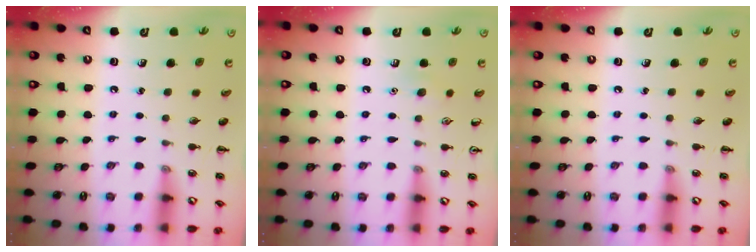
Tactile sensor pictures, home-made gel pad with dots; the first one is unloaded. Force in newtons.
{"total": 5.3, "press": 5.0, "slide": 1.6}
{"total": 0.0}